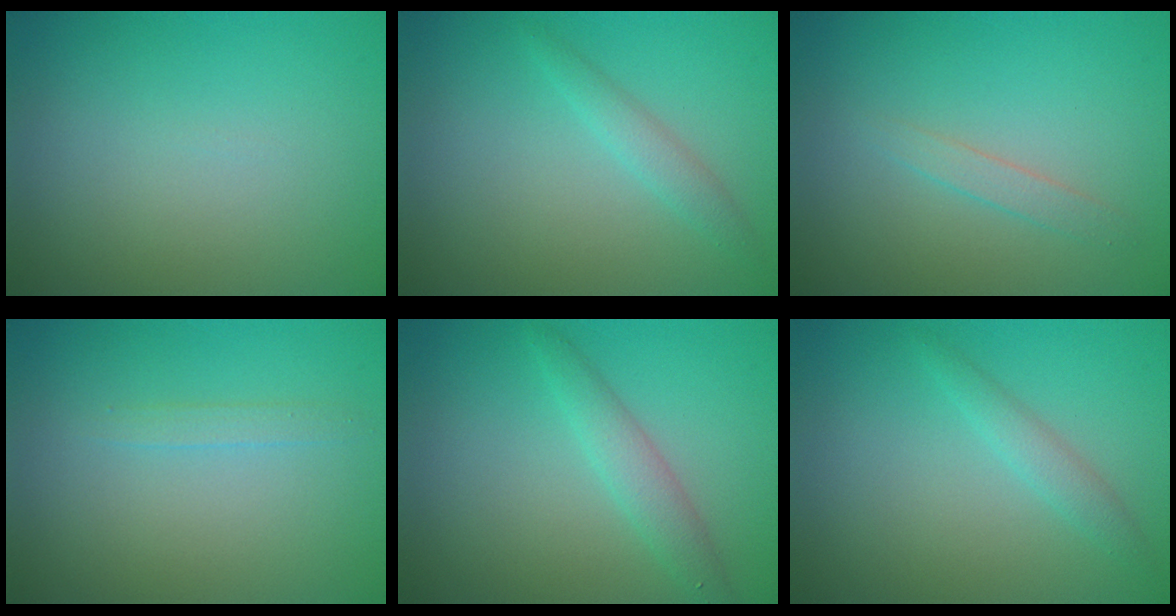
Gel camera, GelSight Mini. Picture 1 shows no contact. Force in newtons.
{"total": 1.6, "press": 1.6, "slide": 0.1}
{"total": 1.1, "press": 1.1, "slide": 0.1}
{"total": 0.8, "press": 0.8, "slide": 0.1}
{"total": 2.2, "press": 2.2, "slide": 0.1}
{"total": 1.6, "press": 1.6, "slide": 0.1}